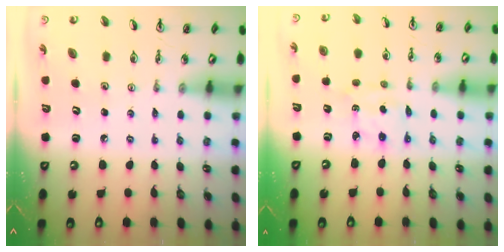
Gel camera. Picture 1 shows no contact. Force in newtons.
{"total": 2.3, "press": 2.3, "slide": 0.4}